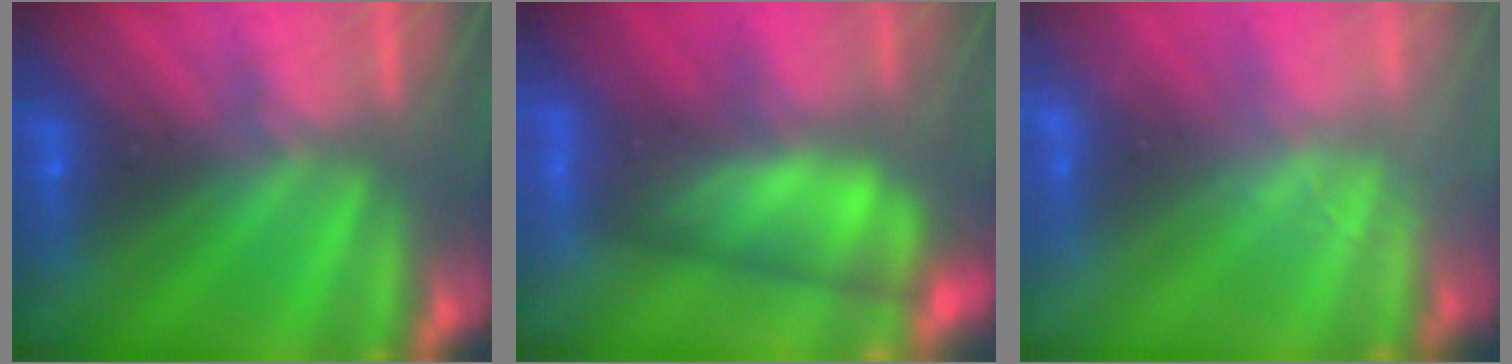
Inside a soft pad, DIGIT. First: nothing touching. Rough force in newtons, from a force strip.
{"total": 4.4}
{"total": 2.3}